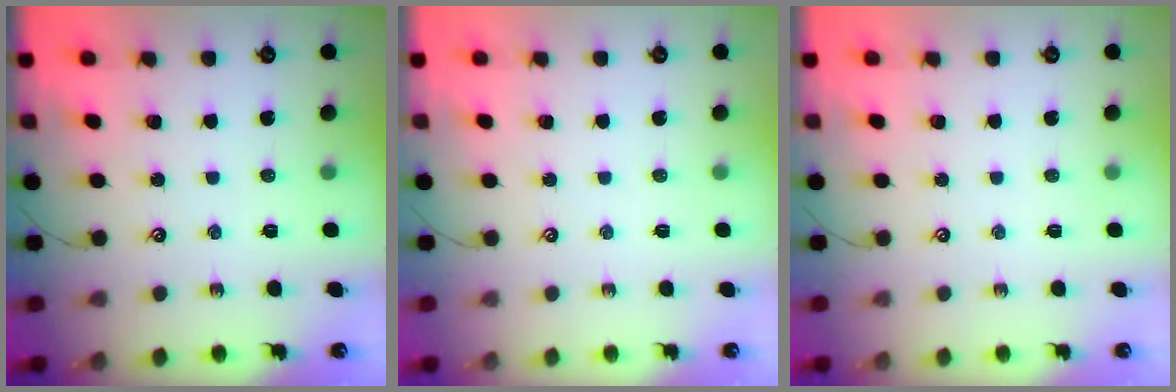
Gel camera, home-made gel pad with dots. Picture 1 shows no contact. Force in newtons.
{"total": 0.0}
{"total": 0.0}